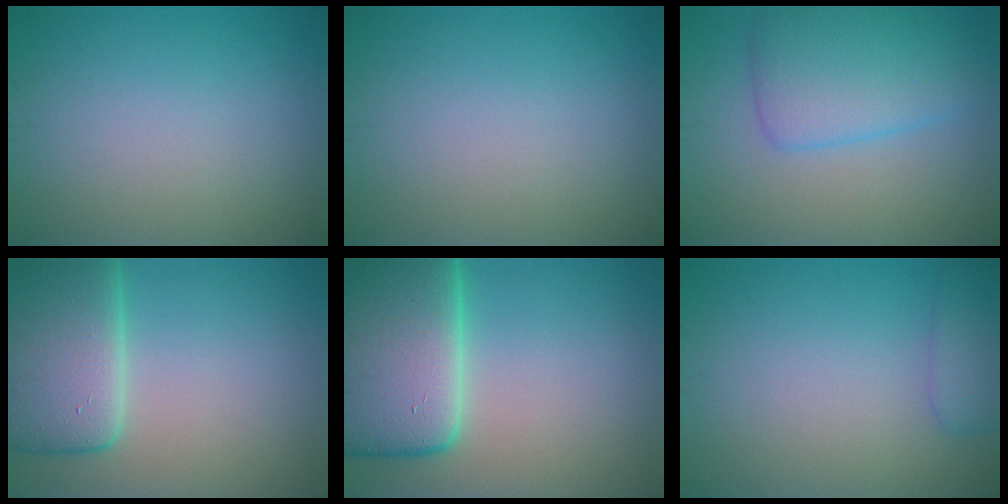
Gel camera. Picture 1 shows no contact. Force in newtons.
{"total": 0.0}
{"total": 5.4, "press": 5.4, "slide": 0.2}
{"total": 9.0, "press": 8.9, "slide": 0.6}
{"total": 15.0, "press": 14.9, "slide": 1.1}
{"total": 2.5, "press": 2.5, "slide": 0.2}